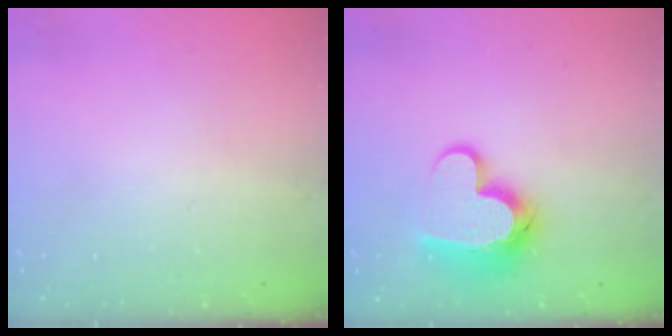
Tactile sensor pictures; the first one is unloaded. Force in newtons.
{"total": 13.2, "press": 13.2, "slide": 0.9}